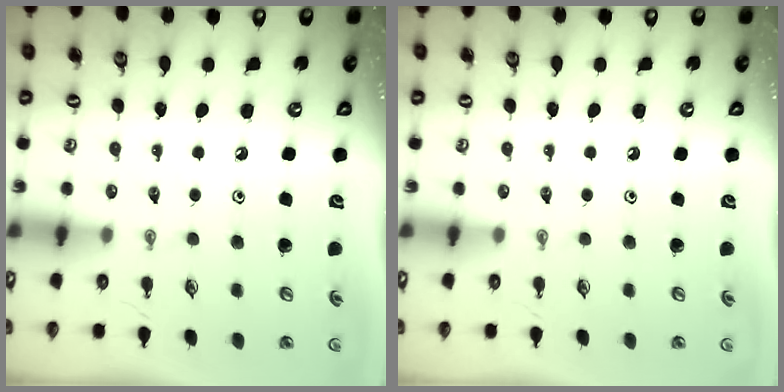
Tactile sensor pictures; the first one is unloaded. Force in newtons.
{"total": 0.0}